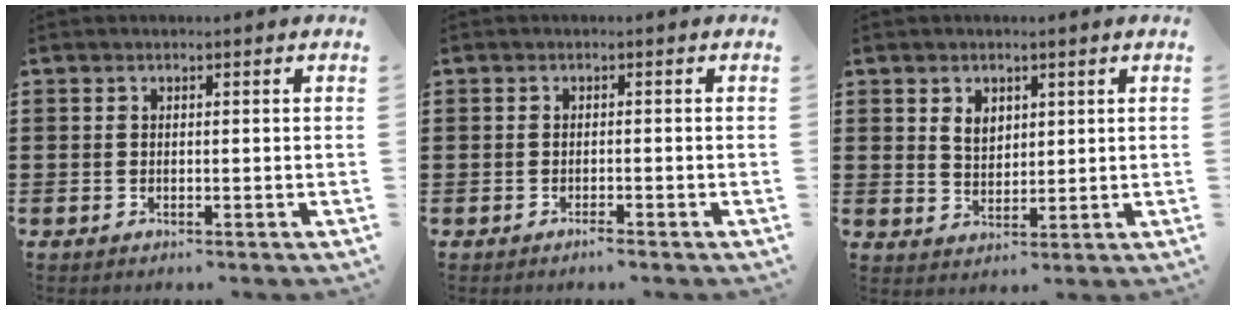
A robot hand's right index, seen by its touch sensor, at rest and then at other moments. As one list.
[{"total": 0.8, "force": [-0.7, 0.0, 0.3], "torque": [-0.008, -0.004, -0.013]}, {"total": 3.1, "force": [1.6, 2.2, 1.5], "torque": [-0.036, 0.008, 0.030]}]